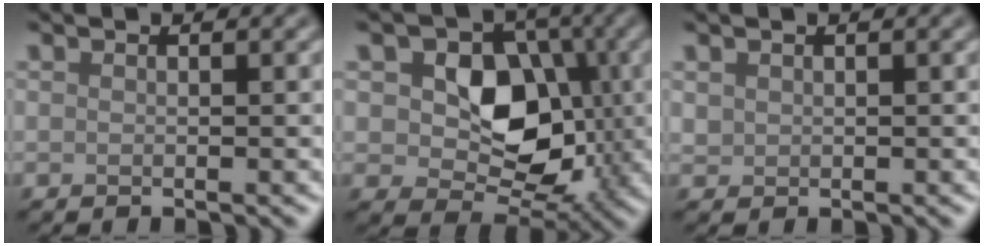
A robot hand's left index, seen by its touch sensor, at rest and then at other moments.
{"total": 8.8, "force": [1.0, 6.4, 6.0], "torque": [-0.083, -0.002, 0.004]}
{"total": 0.7, "force": [0.4, 0.6, 0.1], "torque": [-0.001, -0.002, 0.010]}